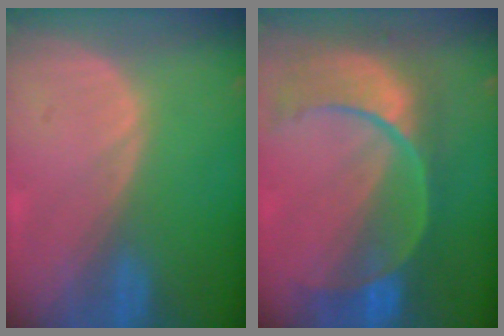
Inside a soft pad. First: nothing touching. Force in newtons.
{"total": 11.2, "press": 9.3, "slide": 6.1}